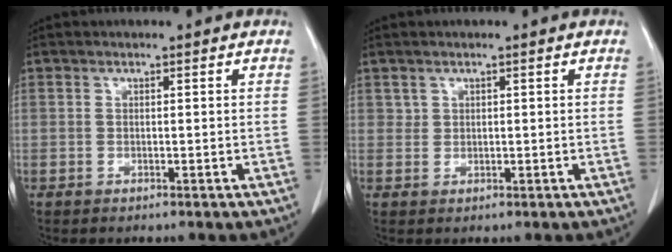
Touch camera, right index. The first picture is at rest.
{"total": 0.9, "force": [0.6, 0.6, 0.1], "torque": [0.010, -0.001, 0.007]}